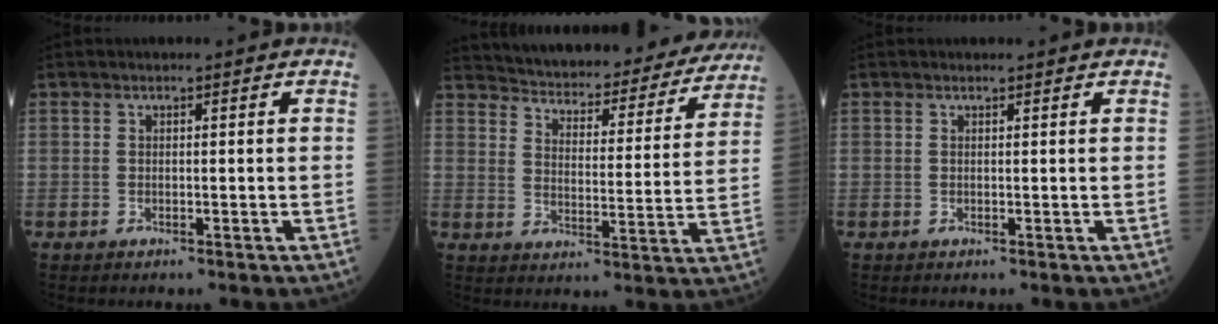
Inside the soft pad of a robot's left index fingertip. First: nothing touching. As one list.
[{"total": 25.8, "force": [24.1, 5.5, 7.5], "torque": [-0.111, -0.045, 0.297]}, {"total": 1.1, "force": [1.0, 0.0, 0.2], "torque": [-0.013, 0.002, 0.013]}]